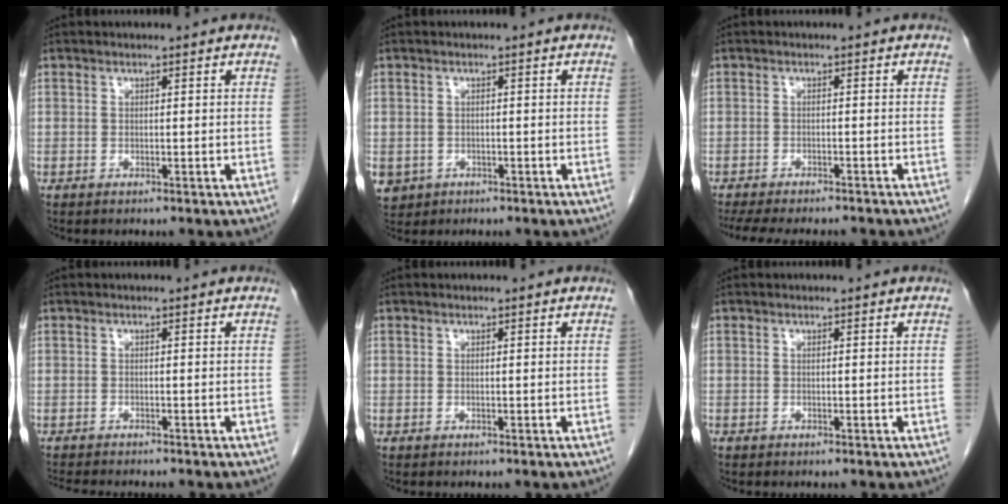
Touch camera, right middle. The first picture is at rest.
{"total": 5.2, "force": [-2.1, 4.5, 1.5], "torque": [-0.037, 0.000, -0.029]}
{"total": 12.7, "force": [-11.1, 2.9, 5.3], "torque": [-0.096, -0.013, -0.147]}
{"total": 5.9, "force": [-5.3, 0.6, 2.4], "torque": [-0.032, -0.012, -0.081]}
{"total": 0.0}
{"total": 0.0}